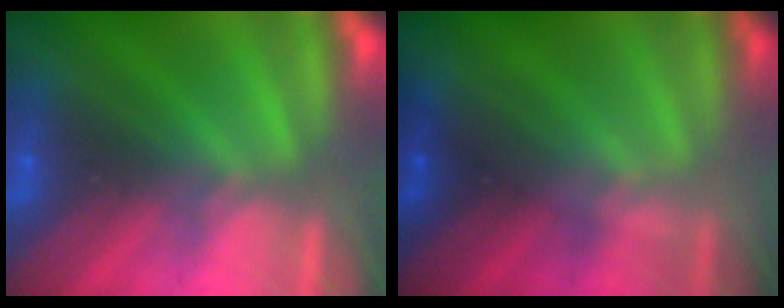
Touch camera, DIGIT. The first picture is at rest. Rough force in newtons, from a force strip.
{"total": 1.3}